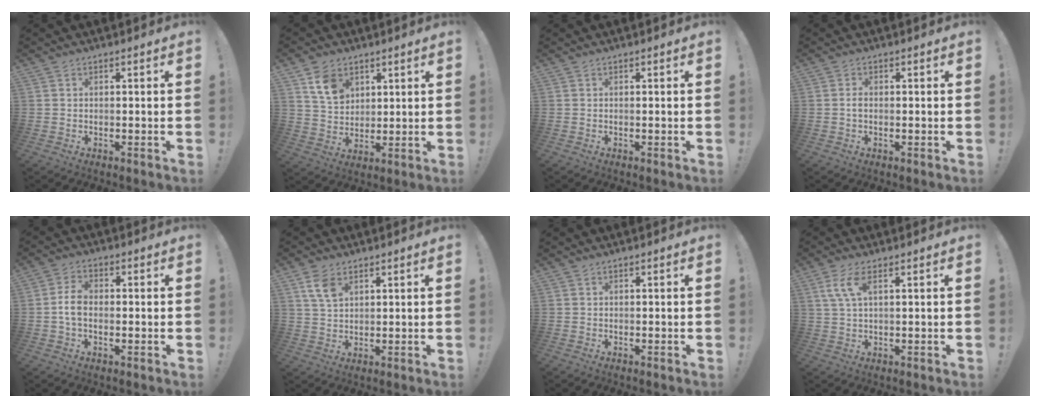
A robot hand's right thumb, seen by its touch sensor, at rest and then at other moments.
{"total": 9.6, "force": [5.3, 7.1, 3.9], "torque": [-0.054, -0.023, 0.103]}
{"total": 0.0}
{"total": 1.2, "force": [-0.3, 0.8, 0.9], "torque": [-0.017, 0.005, -0.005]}
{"total": 5.3, "force": [-0.5, 3.4, 4.0], "torque": [-0.082, 0.010, -0.009]}
{"total": 6.7, "force": [3.4, 4.1, 4.0], "torque": [-0.063, -0.013, 0.066]}
{"total": 0.0}
{"total": 6.1, "force": [2.6, 2.0, 5.2], "torque": [-0.099, 0.002, 0.048]}